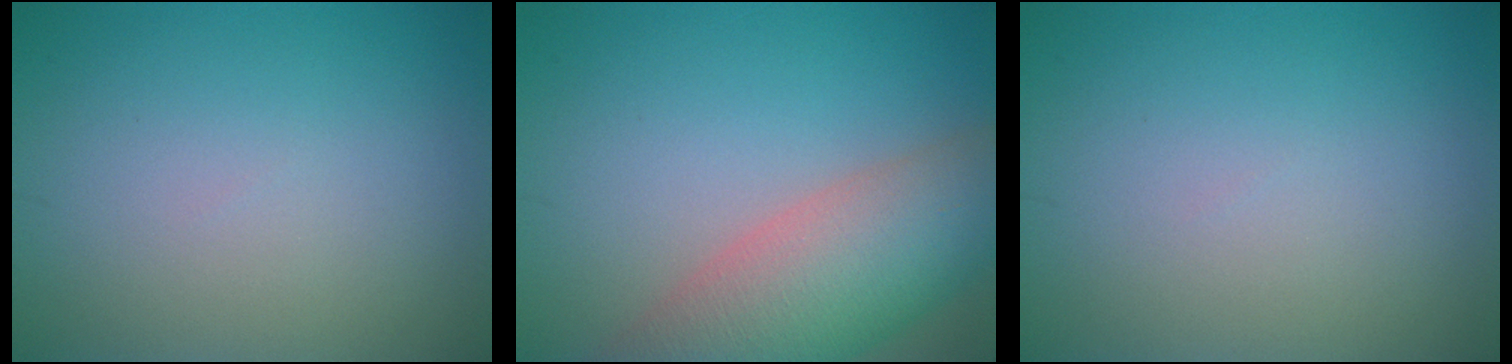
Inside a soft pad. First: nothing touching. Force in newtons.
{"total": 8.9, "press": 8.9, "slide": 0.4}
{"total": 0.0}